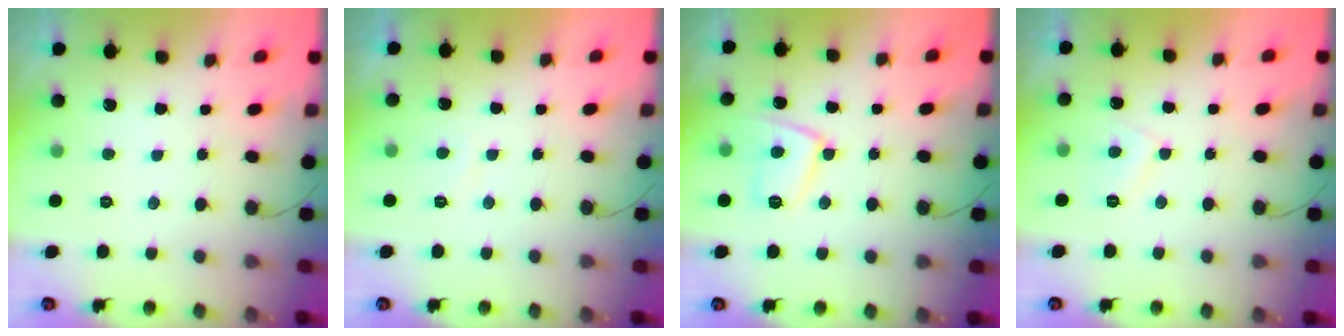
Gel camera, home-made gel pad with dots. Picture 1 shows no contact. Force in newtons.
{"total": 2.1, "press": 2.0, "slide": 0.6}
{"total": 10.6, "press": 10.5, "slide": 0.7}
{"total": 5.4, "press": 5.4, "slide": 0.7}